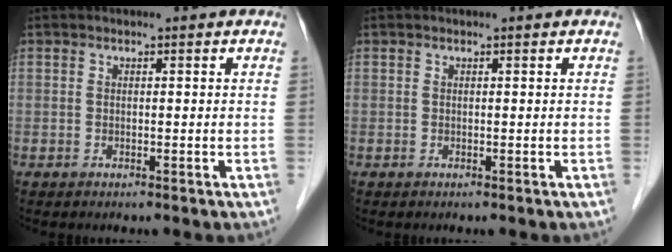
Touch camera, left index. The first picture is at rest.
{"total": 0.0}